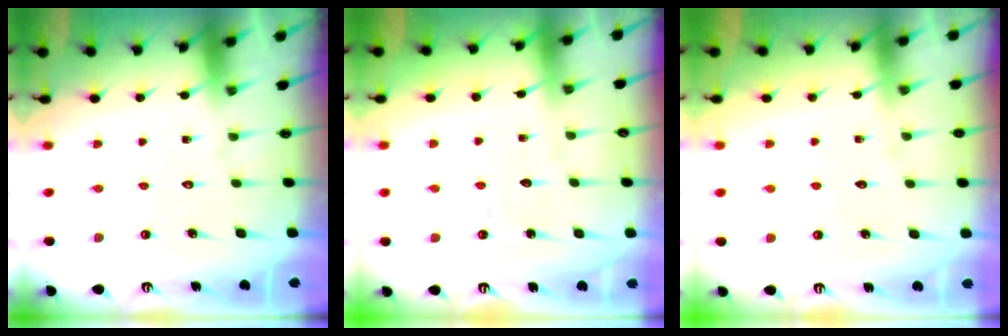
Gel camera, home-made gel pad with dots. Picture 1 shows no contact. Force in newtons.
{"total": 3.4, "press": 3.3, "slide": 0.3}
{"total": 3.7, "press": 3.7, "slide": 0.4}